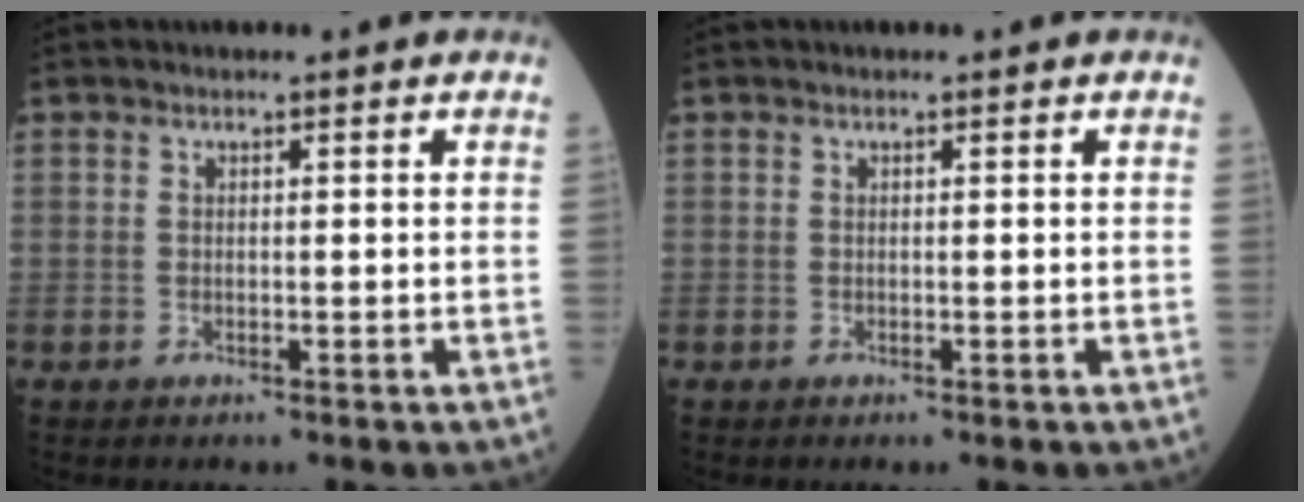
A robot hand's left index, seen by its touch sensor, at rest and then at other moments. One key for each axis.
{"total": 0.0}